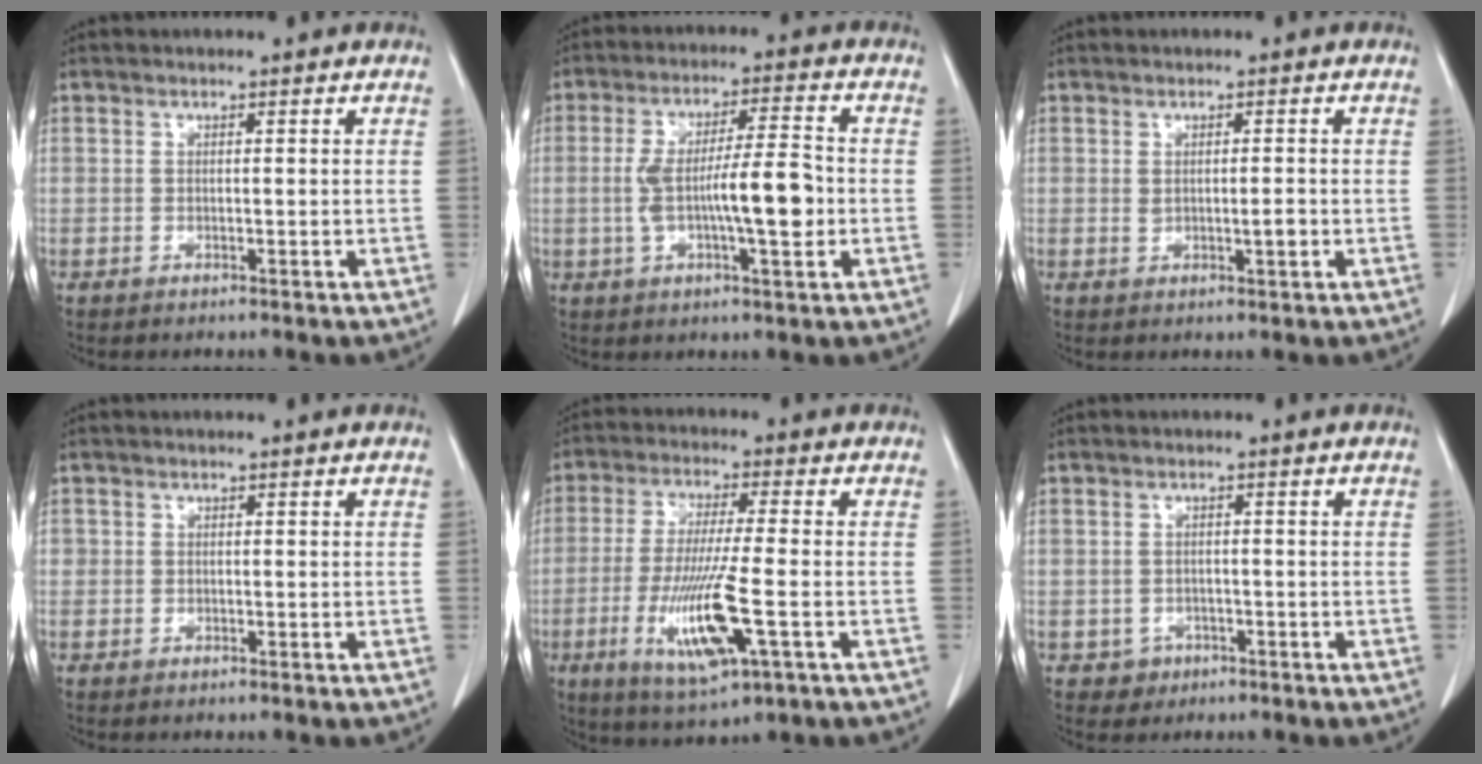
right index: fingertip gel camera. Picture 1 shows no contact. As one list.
[{"total": 10.6, "force": [-1.4, 1.5, 10.4], "torque": [-0.183, 0.010, -0.025]}, {"total": 2.2, "force": [-0.1, 0.6, 2.1], "torque": [-0.034, -0.003, 0.002]}, {"total": 0.7, "force": [0.1, 0.7, 0.1], "torque": [0.008, 0.003, -0.001]}, {"total": 12.0, "force": [-3.6, 1.0, 11.5], "torque": [-0.231, -0.024, -0.062]}, {"total": 2.6, "force": [-1.1, 2.4, 0.1], "torque": [0.006, 0.012, -0.012]}]